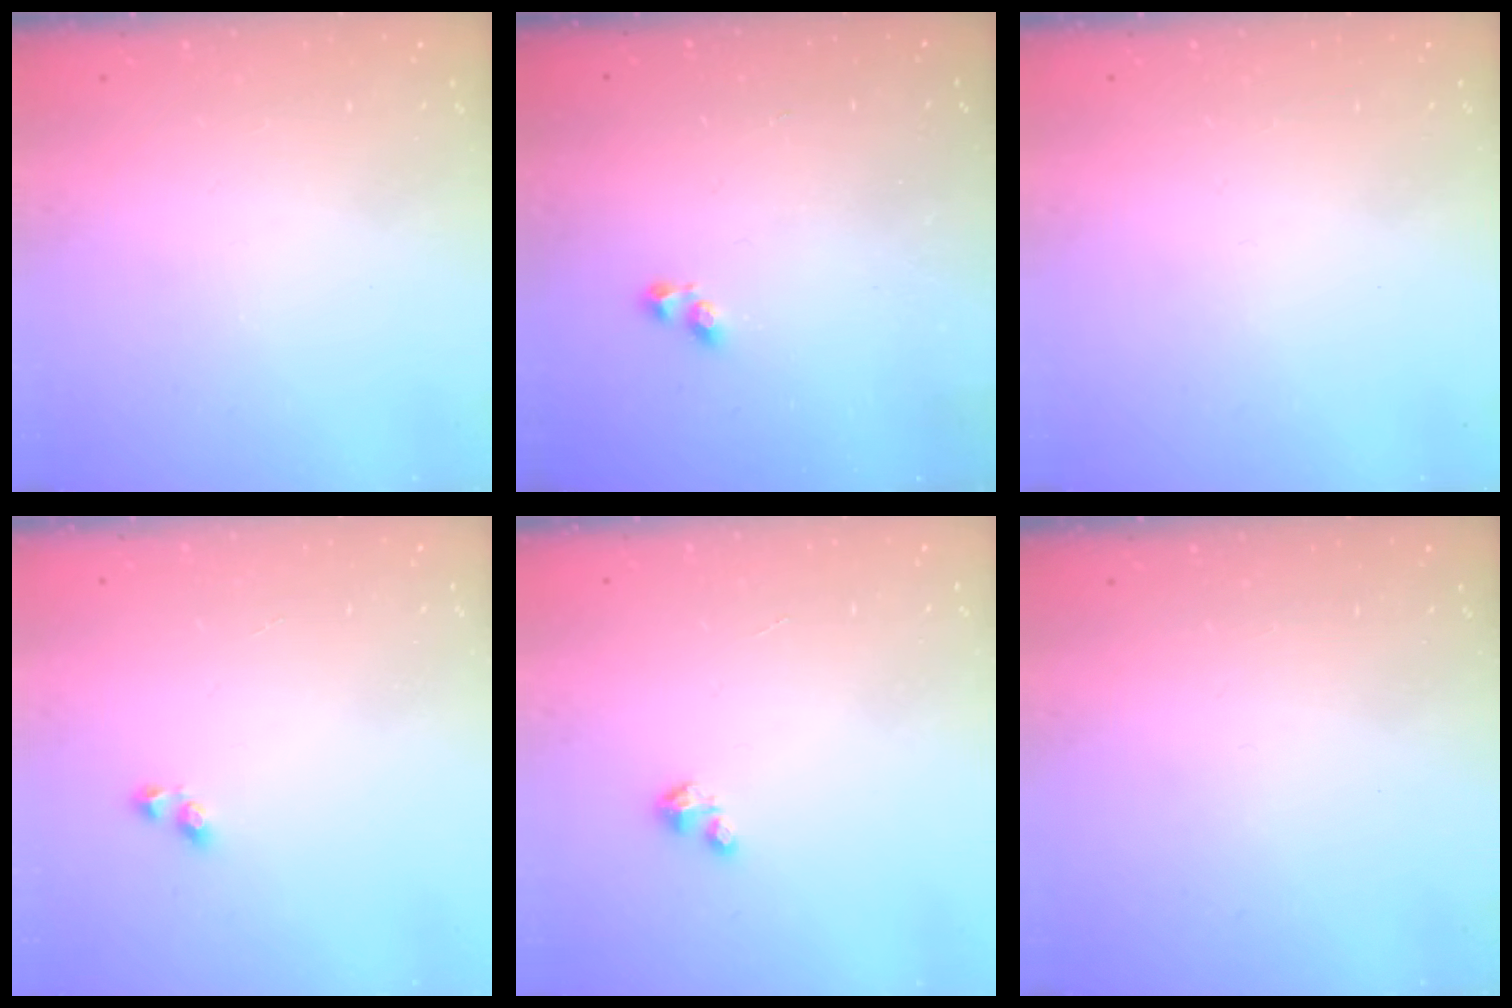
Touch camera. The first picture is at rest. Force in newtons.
{"total": 0.9, "press": 0.4, "slide": 0.8}
{"total": 0.0}
{"total": 2.2, "press": 1.9, "slide": 1.1}
{"total": 0.9, "press": 0.9, "slide": 0.2}
{"total": 0.0}